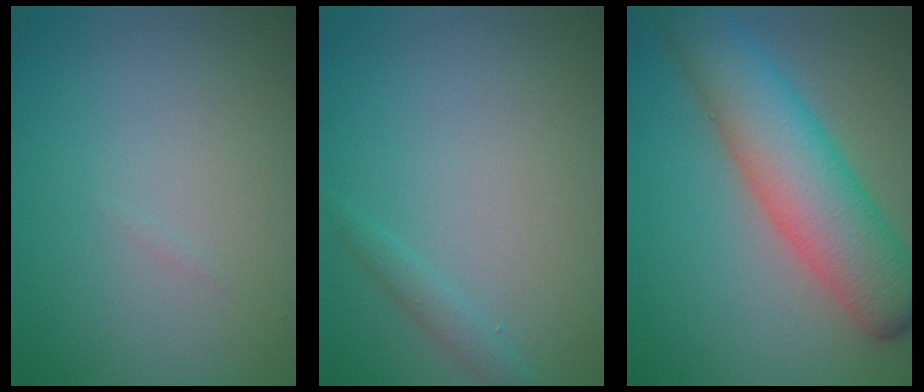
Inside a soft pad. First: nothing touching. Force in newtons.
{"total": 1.1, "press": 1.1, "slide": 0.1}
{"total": 8.2, "press": 8.2, "slide": 0.2}